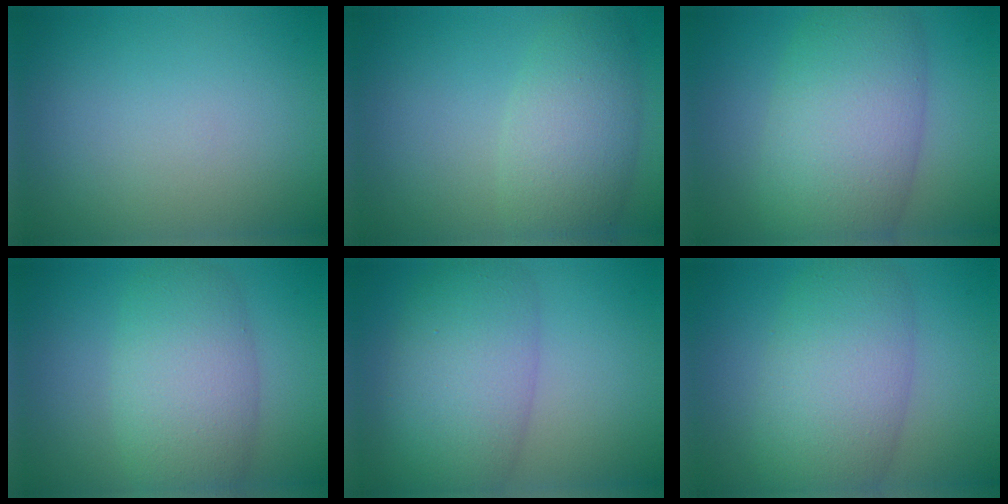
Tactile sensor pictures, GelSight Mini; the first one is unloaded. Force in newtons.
{"total": 5.1, "press": 5.1, "slide": 0.2}
{"total": 9.6, "press": 9.6, "slide": 0.2}
{"total": 6.7, "press": 6.7, "slide": 0.6}
{"total": 7.7, "press": 7.7, "slide": 0.4}
{"total": 7.8, "press": 7.8, "slide": 0.2}